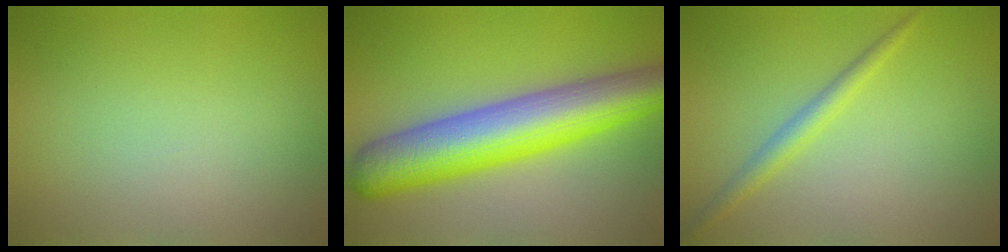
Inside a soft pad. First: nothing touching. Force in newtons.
{"total": 10.2, "press": 10.2, "slide": 0.2}
{"total": 1.9, "press": 1.9, "slide": 0.0}